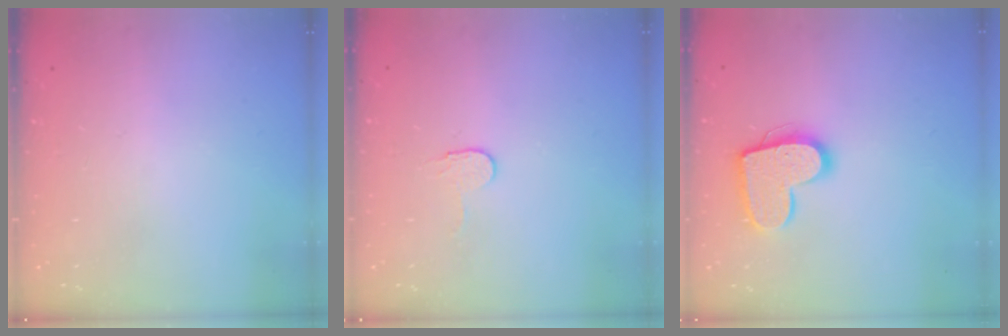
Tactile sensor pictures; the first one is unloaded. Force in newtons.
{"total": 3.5, "press": 3.5, "slide": 0.2}
{"total": 13.9, "press": 13.9, "slide": 0.9}